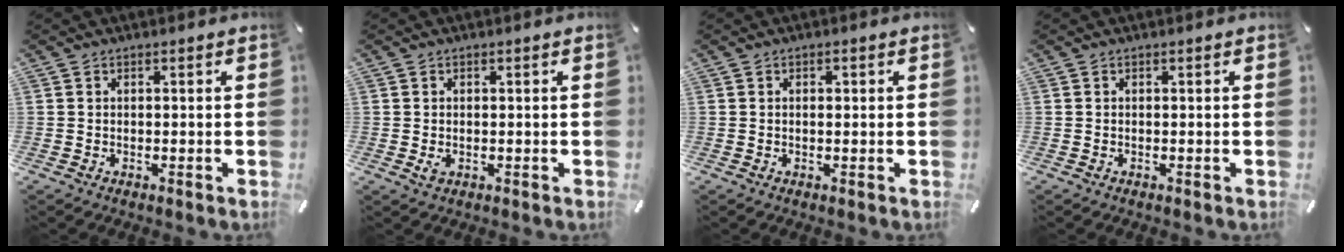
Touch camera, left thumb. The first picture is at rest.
{"total": 1.3, "force": [-0.1, 1.0, 0.9], "torque": [-0.007, -0.003, -0.003]}
{"total": 0.9, "force": [0.0, 0.5, 0.7], "torque": [-0.015, 0.002, 0.000]}
{"total": 0.0}